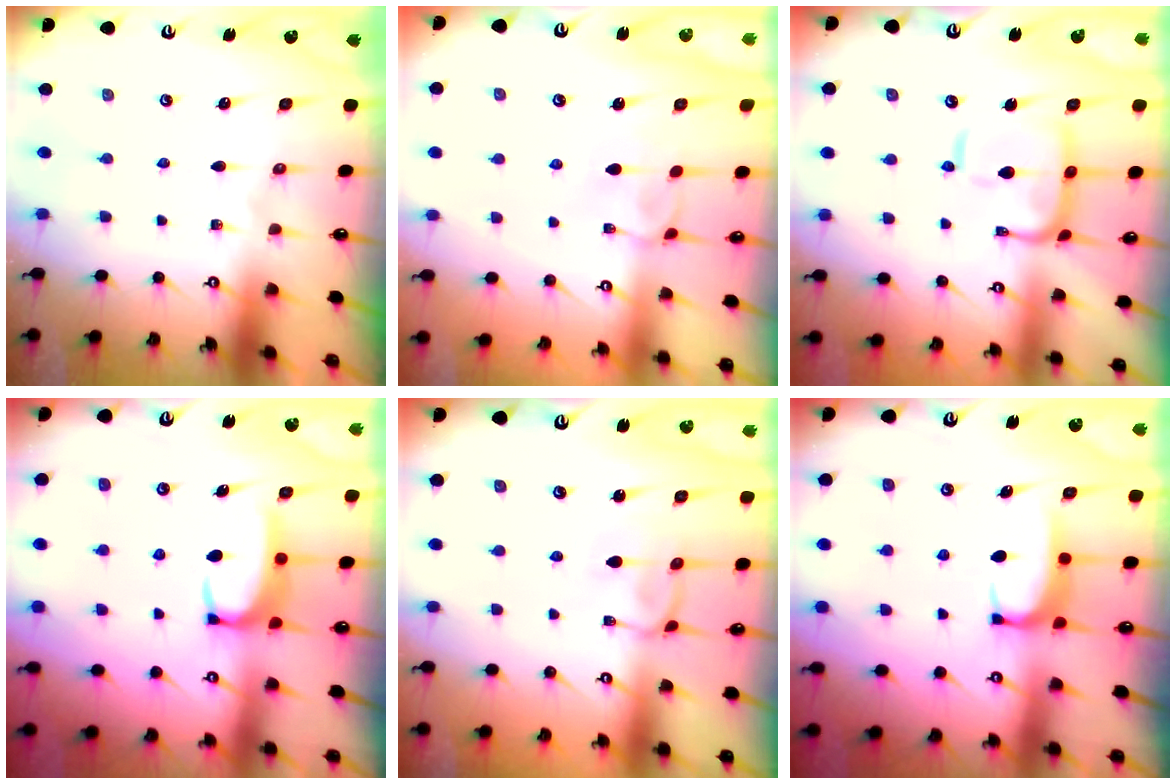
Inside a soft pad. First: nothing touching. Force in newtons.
{"total": 1.7, "press": 1.7, "slide": 0.4}
{"total": 10.8, "press": 10.8, "slide": 1.2}
{"total": 3.2, "press": 3.2, "slide": 0.3}
{"total": 2.0, "press": 2.0, "slide": 0.5}
{"total": 2.0, "press": 1.9, "slide": 0.5}